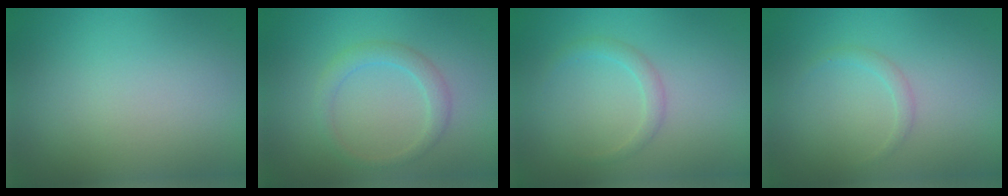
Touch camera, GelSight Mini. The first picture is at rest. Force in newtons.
{"total": 1.9, "press": 1.9, "slide": 0.1}
{"total": 1.4, "press": 1.4, "slide": 0.0}
{"total": 0.9, "press": 0.9, "slide": 0.1}